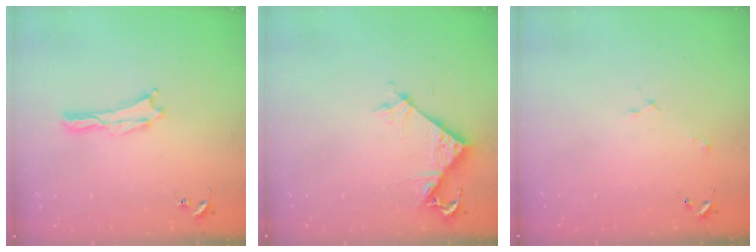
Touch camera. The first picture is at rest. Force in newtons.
{"total": 5.1, "press": 5.0, "slide": 0.4}
{"total": 2.0, "press": 2.0, "slide": 0.1}